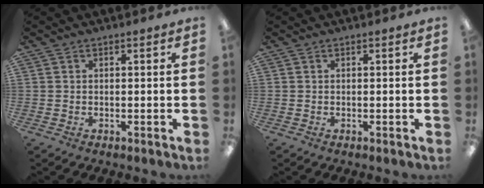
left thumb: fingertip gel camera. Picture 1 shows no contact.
{"total": 0.0}